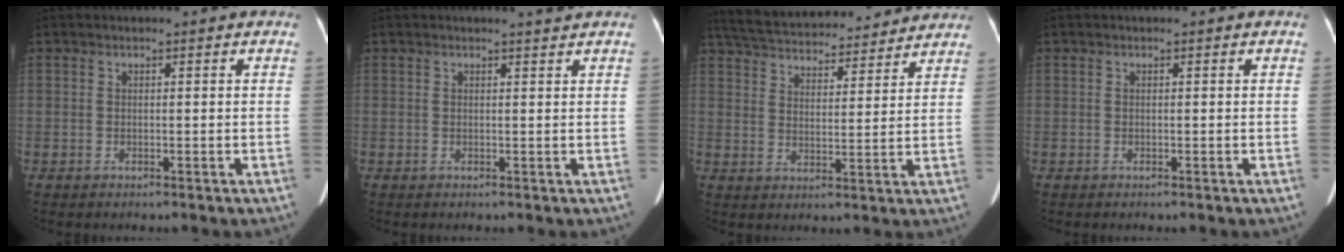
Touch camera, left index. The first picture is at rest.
{"total": 1.5, "force": [1.3, -0.6, 0.2], "torque": [-0.012, -0.009, 0.021]}
{"total": 20.4, "force": [18.6, 4.5, 6.8], "torque": [-0.131, 0.034, 0.267]}
{"total": 0.0}